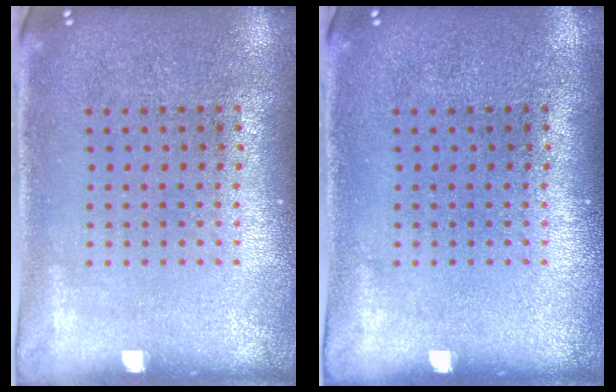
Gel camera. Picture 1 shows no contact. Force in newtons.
{"total": 0.0}